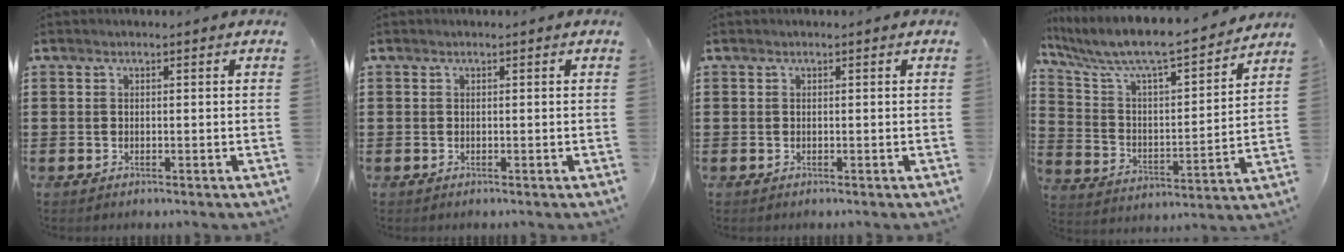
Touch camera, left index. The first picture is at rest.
{"total": 0.0}
{"total": 0.0}
{"total": 7.3, "force": [6.5, 0.8, 3.3], "torque": [-0.097, -0.054, 0.102]}